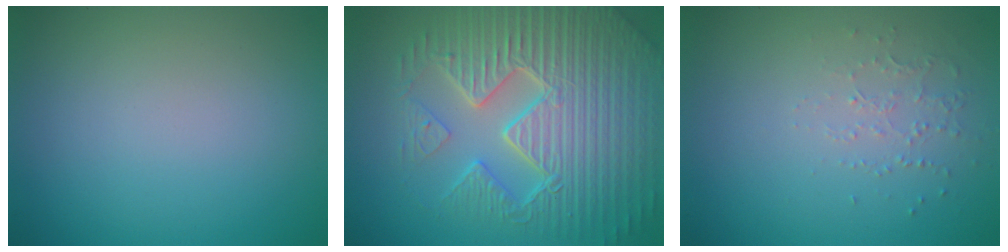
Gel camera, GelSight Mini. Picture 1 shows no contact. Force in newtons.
{"total": 10.0, "press": 6.7, "slide": 7.4}
{"total": 1.0, "press": 0.6, "slide": 0.8}